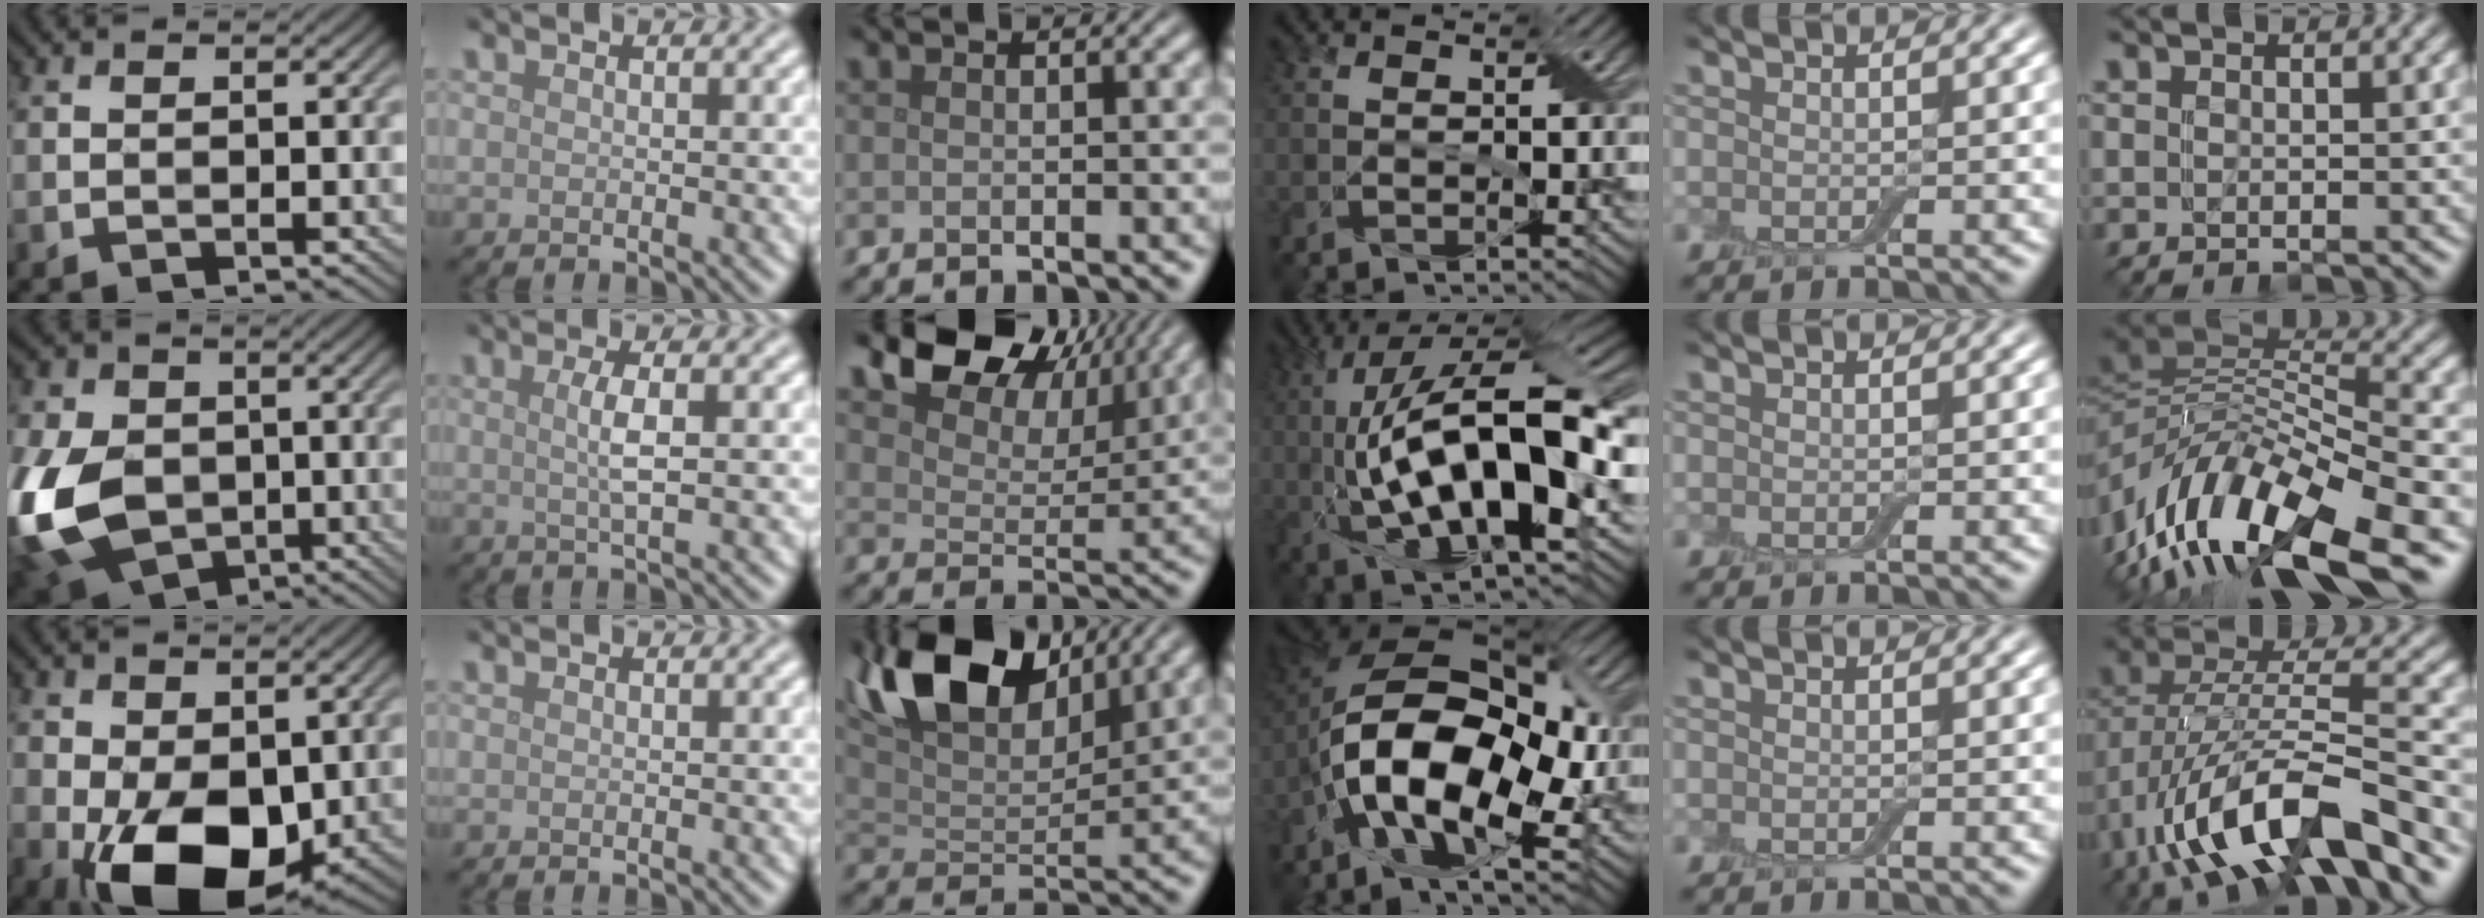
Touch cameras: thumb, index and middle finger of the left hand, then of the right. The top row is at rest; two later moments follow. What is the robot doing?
{"motion": "extract", "object": "airpods case & airpods"}